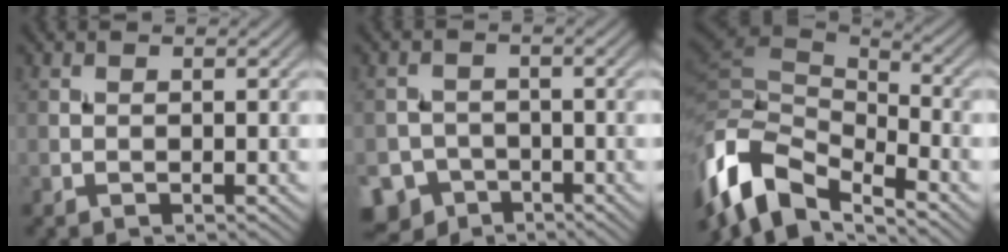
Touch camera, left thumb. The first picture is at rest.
{"total": 7.1, "force": [-4.6, 5.1, 1.5], "torque": [-0.024, -0.018, -0.085]}
{"total": 12.8, "force": [-6.2, 6.5, 9.1], "torque": [-0.221, -0.015, -0.115]}